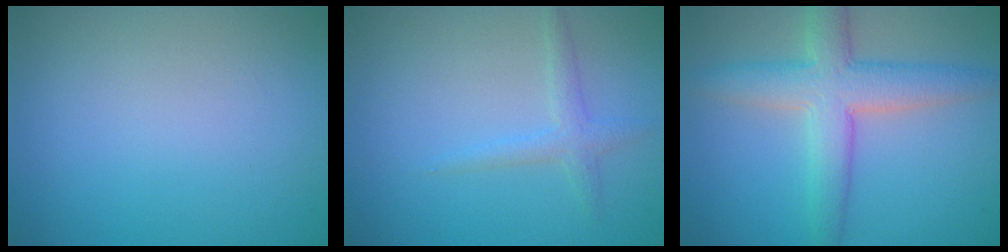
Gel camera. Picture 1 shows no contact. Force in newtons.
{"total": 1.7, "press": 1.7, "slide": 0.0}
{"total": 5.7, "press": 5.7, "slide": 0.1}